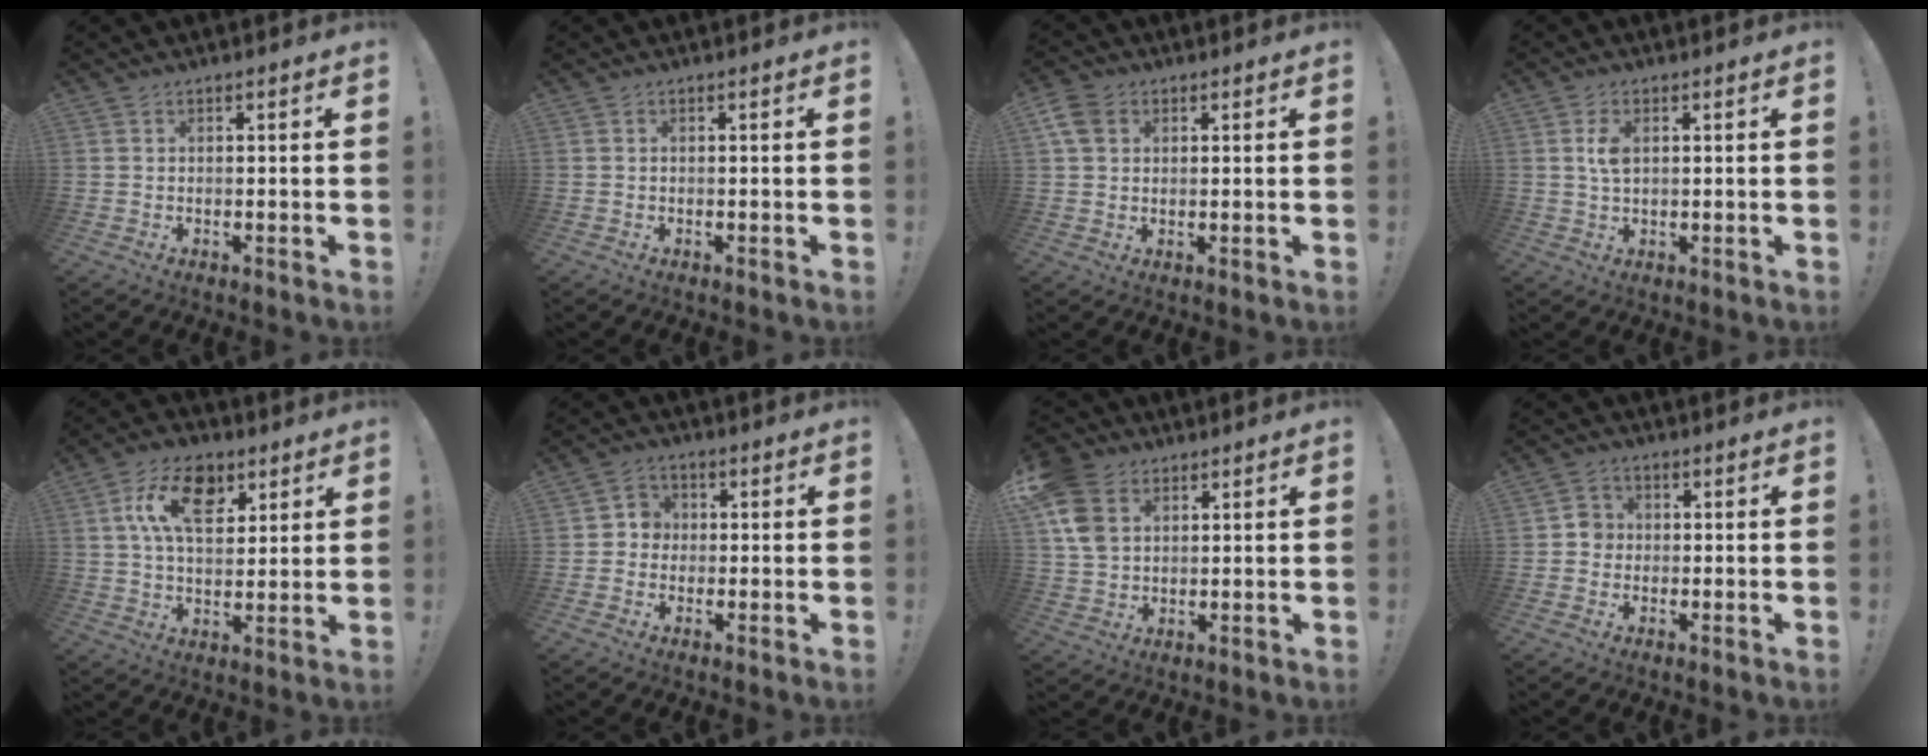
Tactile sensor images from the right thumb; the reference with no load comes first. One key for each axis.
{"total": 0.0}
{"total": 6.7, "fx": 2.9, "fy": 5.1, "fz": 3.3, "tx": -0.060, "ty": 0.004, "tz": 0.061}
{"total": 4.2, "fx": 1.2, "fy": 2.3, "fz": 3.3, "tx": -0.059, "ty": -0.003, "tz": 0.016}
{"total": 14.9, "fx": 6.5, "fy": 9.0, "fz": 9.9, "tx": -0.158, "ty": -0.007, "tz": 0.121}
{"total": 4.6, "fx": -0.5, "fy": 4.4, "fz": 1.2, "tx": -0.016, "ty": 0.010, "tz": -0.011}
{"total": 12.9, "fx": 4.9, "fy": 9.4, "fz": 7.3, "tx": -0.144, "ty": -0.012, "tz": 0.099}
{"total": 4.0, "fx": -0.8, "fy": 3.7, "fz": 1.3, "tx": -0.014, "ty": 0.011, "tz": -0.016}